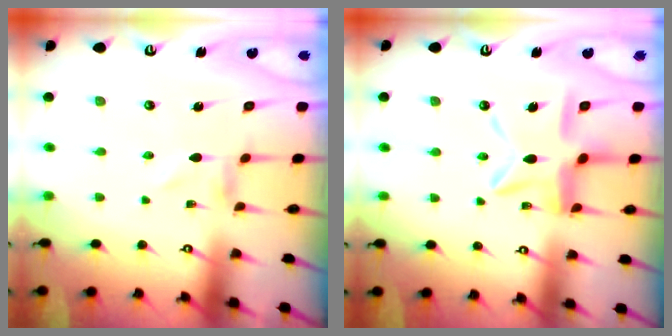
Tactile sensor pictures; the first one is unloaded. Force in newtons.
{"total": 12.1, "press": 12.0, "slide": 1.2}